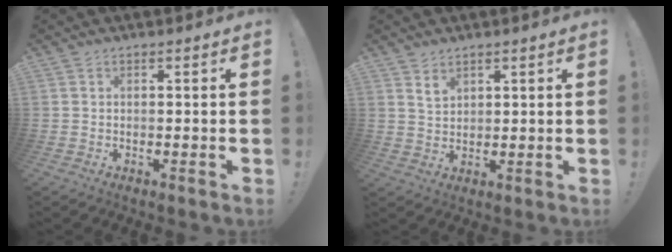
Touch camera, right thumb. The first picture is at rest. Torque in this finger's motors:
{"motor_torque": [0.06, 0.23, -0.22, 0.08, 0.00]}